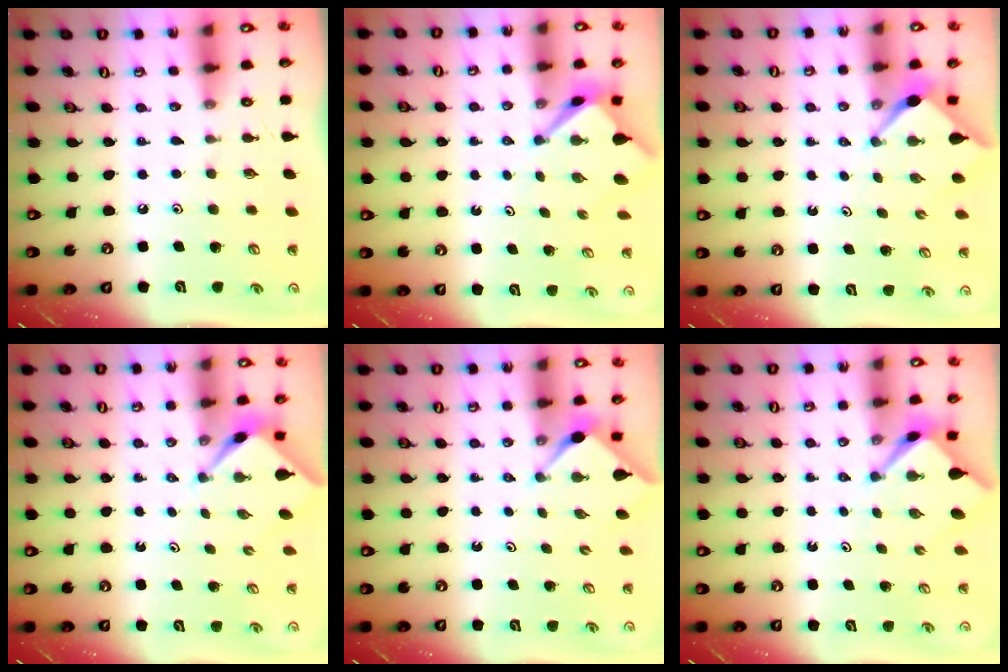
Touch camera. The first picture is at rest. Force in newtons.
{"total": 3.2, "press": 3.2, "slide": 0.3}
{"total": 2.6, "press": 2.5, "slide": 0.4}
{"total": 2.1, "press": 2.1, "slide": 0.3}
{"total": 2.9, "press": 2.8, "slide": 0.3}
{"total": 3.0, "press": 3.0, "slide": 0.3}